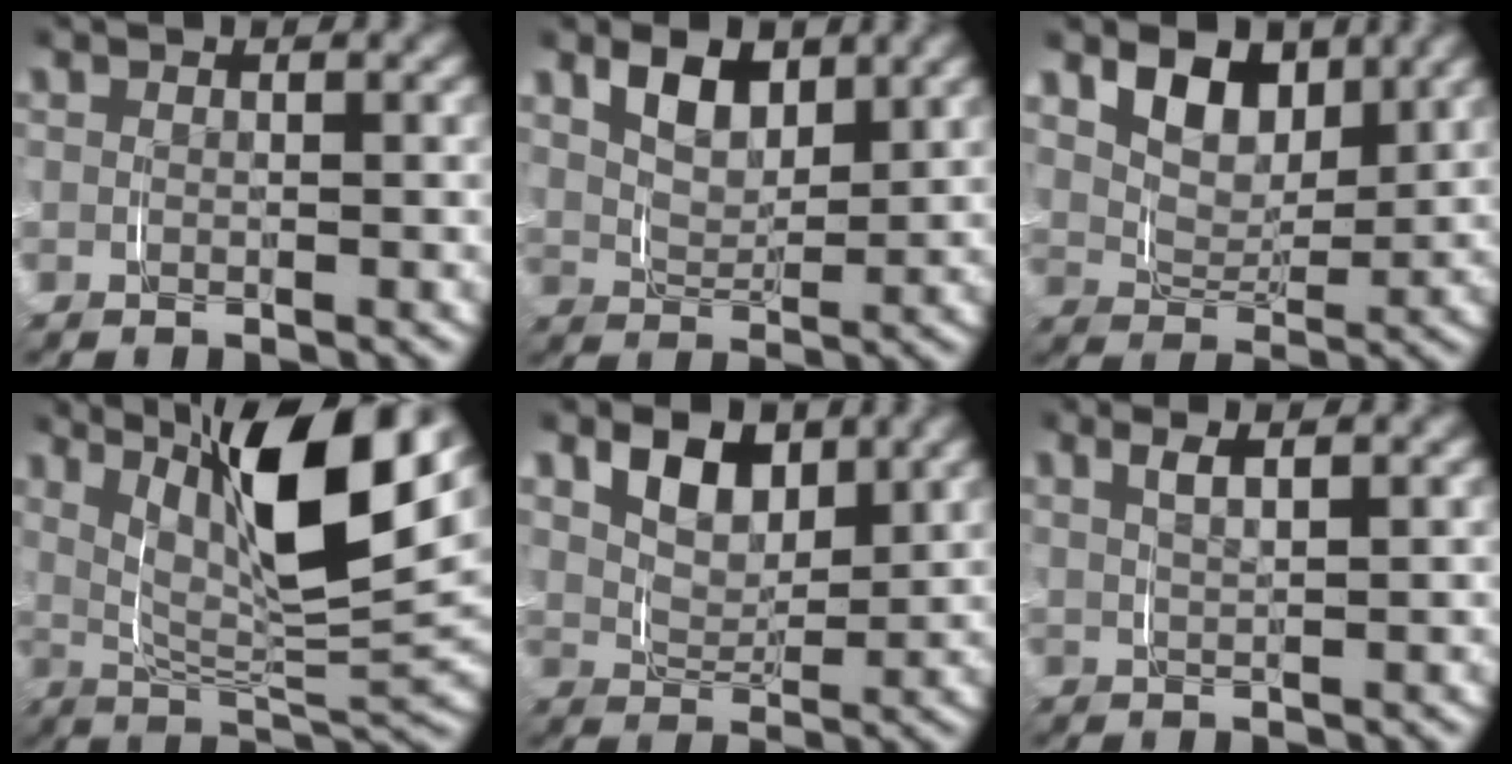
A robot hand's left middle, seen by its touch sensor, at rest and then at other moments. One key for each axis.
{"total": 5.0, "fx": 2.7, "fy": 3.0, "fz": 2.9, "tx": -0.055, "ty": 0.000, "tz": 0.043}
{"total": 6.0, "fx": 3.1, "fy": 3.8, "fz": 3.4, "tx": -0.070, "ty": 0.001, "tz": 0.054}
{"total": 12.3, "fx": 5.4, "fy": 4.1, "fz": 10.3, "tx": -0.157, "ty": 0.015, "tz": 0.079}
{"total": 5.3, "fx": 2.8, "fy": 3.3, "fz": 3.0, "tx": -0.055, "ty": 0.003, "tz": 0.047}
{"total": 2.3, "fx": 1.6, "fy": 0.5, "fz": 1.7, "tx": -0.029, "ty": 0.003, "tz": 0.029}